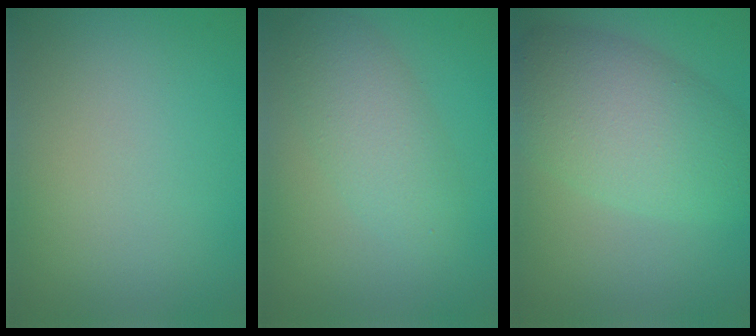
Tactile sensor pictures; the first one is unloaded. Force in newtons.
{"total": 3.9, "press": 3.9, "slide": 0.1}
{"total": 7.7, "press": 7.7, "slide": 0.3}